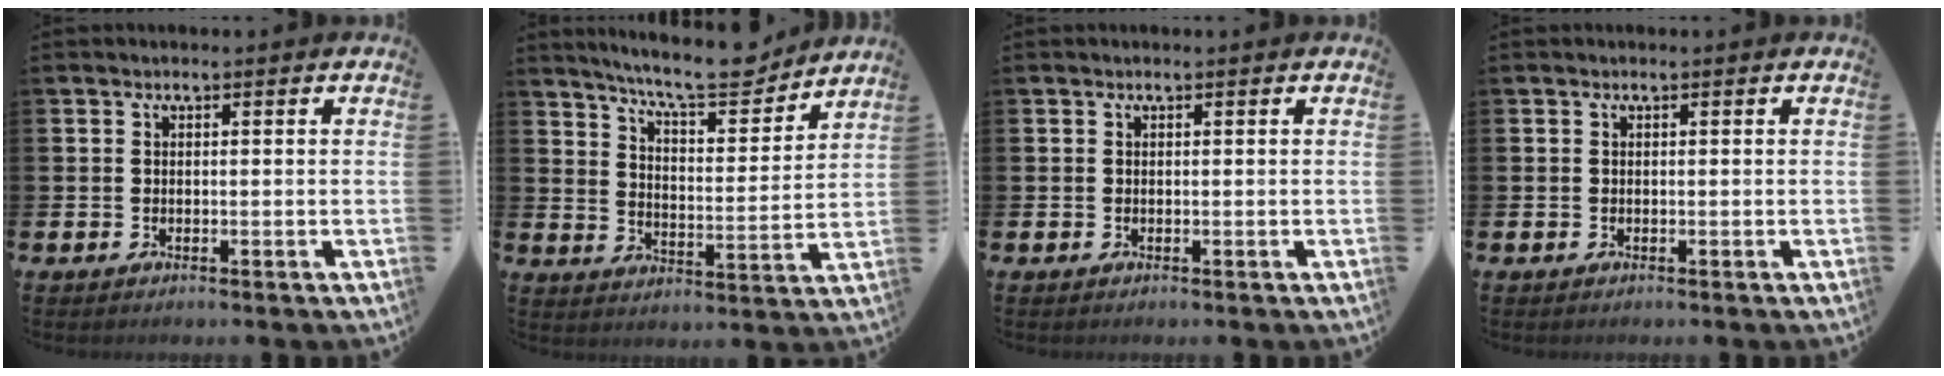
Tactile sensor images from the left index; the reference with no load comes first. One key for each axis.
{"total": 9.9, "fx": 9.2, "fy": 1.6, "fz": 3.4, "tx": -0.080, "ty": -0.060, "tz": 0.161}
{"total": 0.0}
{"total": 0.0}